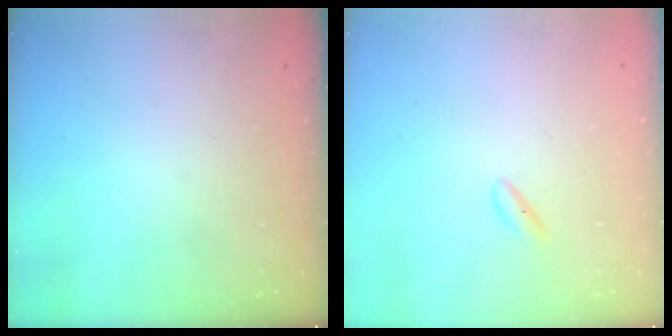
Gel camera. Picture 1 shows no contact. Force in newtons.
{"total": 2.0, "press": 1.8, "slide": 0.7}